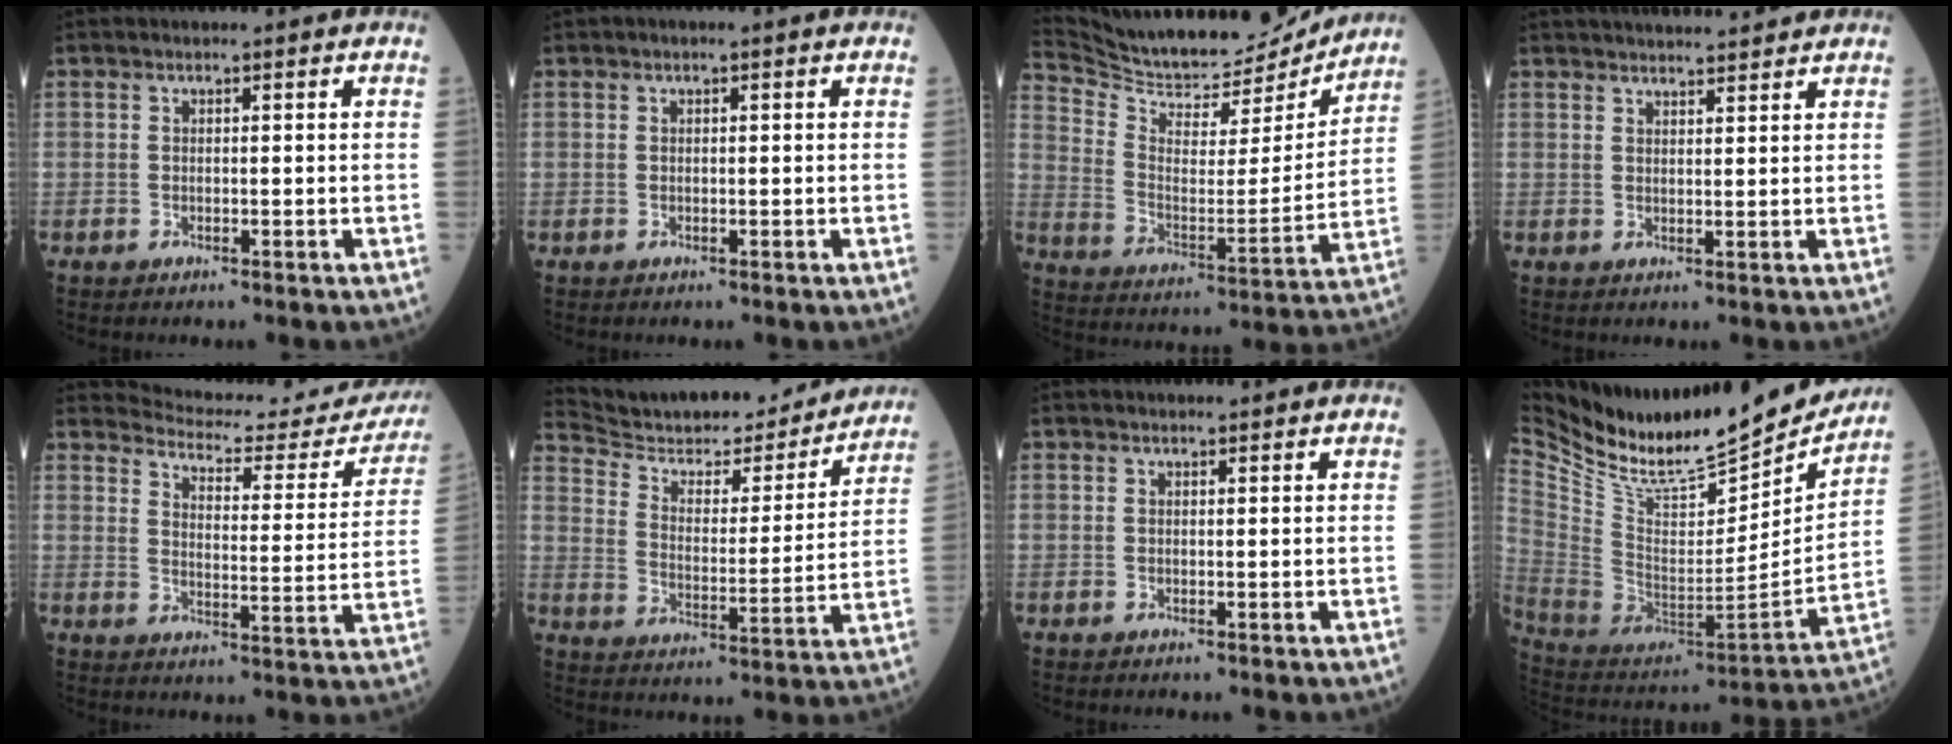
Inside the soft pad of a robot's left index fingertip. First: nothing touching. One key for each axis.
{"total": 0.5, "fx": 0.0, "fy": 0.0, "fz": 0.5, "tx": -0.007, "ty": 0.004, "tz": -0.002}
{"total": 20.4, "fx": 19.6, "fy": 3.8, "fz": 4.1, "tx": -0.084, "ty": -0.037, "tz": 0.302}
{"total": 9.7, "fx": 9.2, "fy": 0.7, "fz": 3.1, "tx": -0.044, "ty": 0.018, "tz": 0.123}
{"total": 19.0, "fx": 18.7, "fy": 2.2, "fz": 2.3, "tx": -0.021, "ty": -0.084, "tz": 0.214}
{"total": 21.7, "fx": 20.2, "fy": 4.1, "fz": 6.6, "tx": -0.105, "ty": -0.018, "tz": 0.288}
{"total": 1.2, "fx": 1.2, "fy": 0.0, "fz": 0.3, "tx": -0.004, "ty": 0.007, "tz": 0.018}
{"total": 29.4, "fx": 25.3, "fy": 6.4, "fz": 13.5, "tx": -0.258, "ty": -0.053, "tz": 0.398}